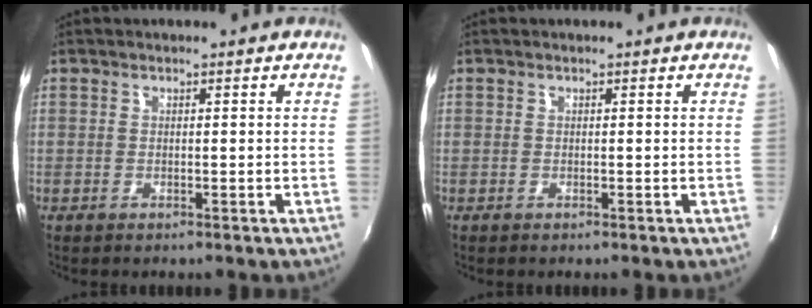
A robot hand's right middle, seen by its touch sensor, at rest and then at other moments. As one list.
[{"total": 0.0}]